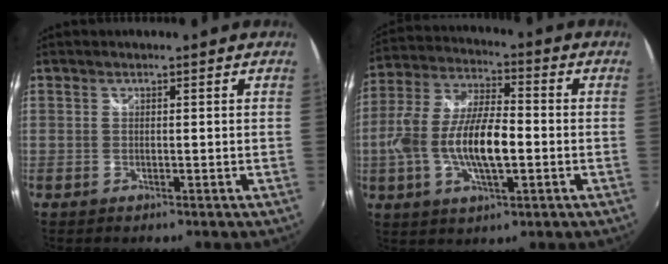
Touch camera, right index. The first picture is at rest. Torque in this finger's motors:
{"motor_torque": [1.10, -0.63, 0.43, 0.21]}